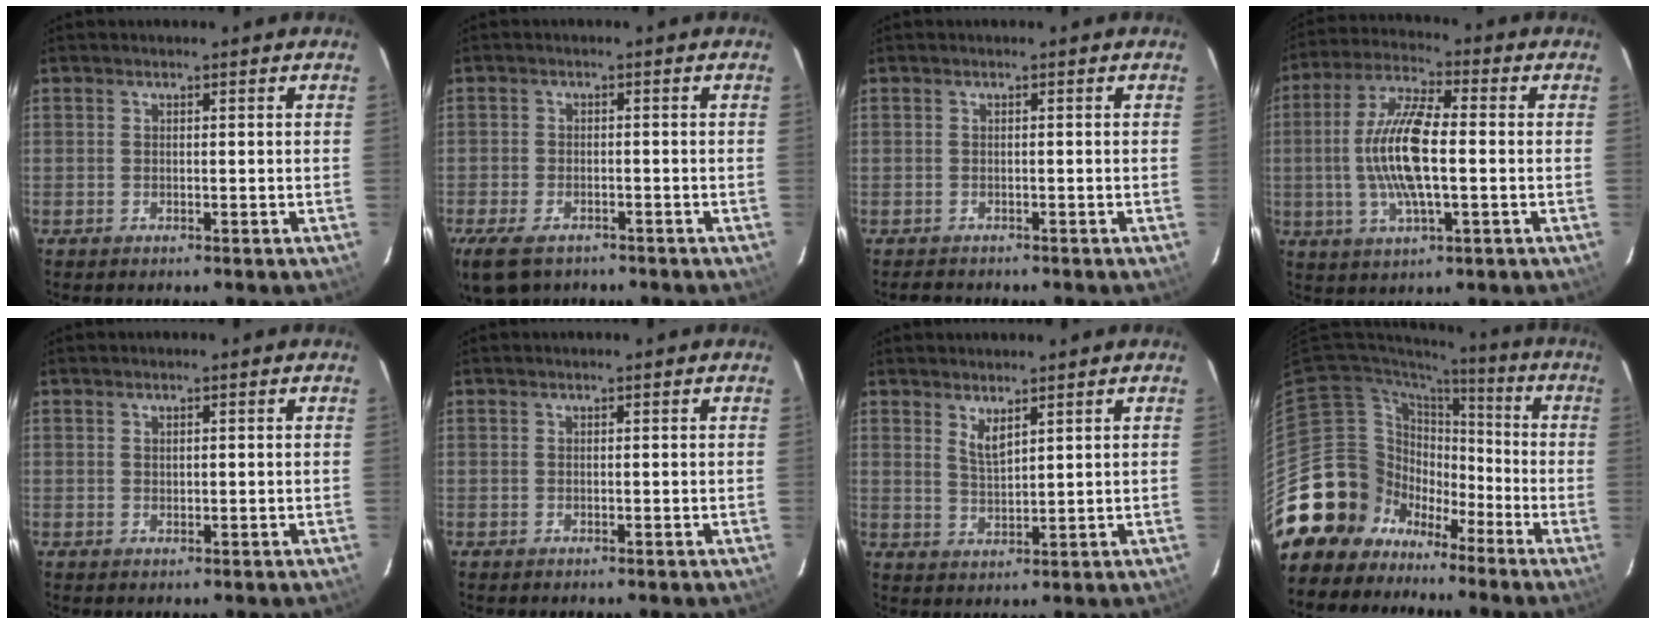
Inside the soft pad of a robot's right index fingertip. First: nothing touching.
{"total": 8.5, "force": [-5.9, 4.3, 4.5], "torque": [-0.116, -0.027, -0.107]}
{"total": 2.1, "force": [-1.9, 0.8, 0.2], "torque": [-0.008, -0.001, -0.028]}
{"total": 13.5, "force": [-0.9, 3.7, 13.0], "torque": [-0.265, 0.005, -0.019]}
{"total": 0.7, "force": [0.3, 0.5, 0.4], "torque": [-0.006, 0.003, 0.008]}
{"total": 0.0}
{"total": 3.5, "force": [2.5, 0.8, 2.3], "torque": [-0.043, -0.006, 0.046]}
{"total": 16.0, "force": [-9.0, 12.9, 2.5], "torque": [-0.087, 0.054, -0.153]}